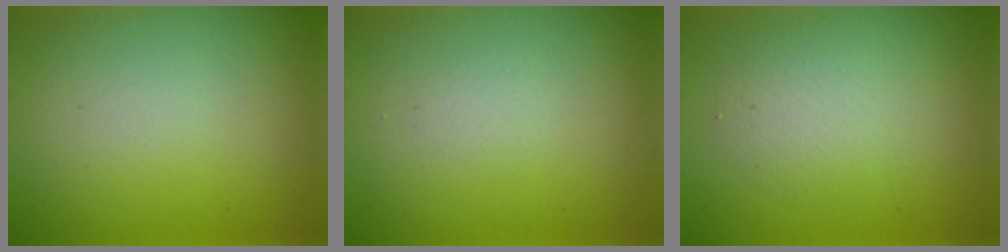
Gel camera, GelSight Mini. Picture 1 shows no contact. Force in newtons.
{"total": 0.5, "press": 0.5, "slide": 0.1}
{"total": 2.7, "press": 2.7, "slide": 0.2}